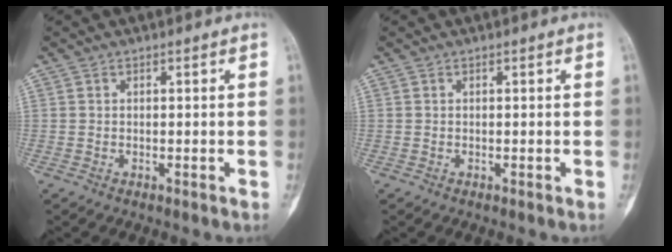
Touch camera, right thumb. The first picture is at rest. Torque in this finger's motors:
{"motor_torque": [0.09, -0.09, 0.00, 0.02, 0.00]}